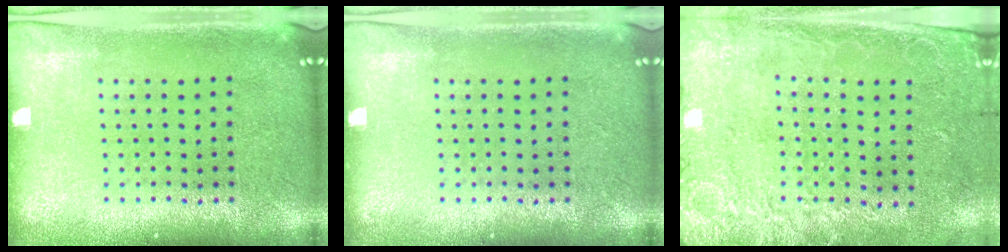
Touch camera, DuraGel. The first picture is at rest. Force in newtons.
{"total": 0.0}
{"total": 2.6, "press": 2.0, "slide": 1.7}